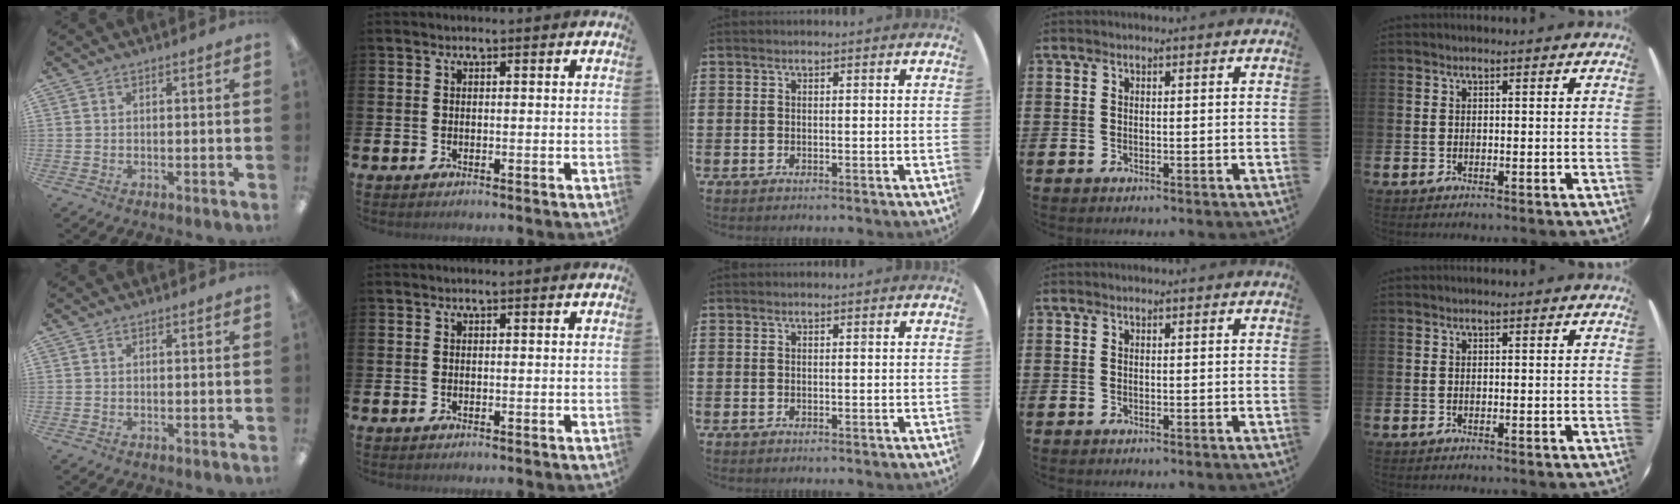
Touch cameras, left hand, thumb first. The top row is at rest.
{}